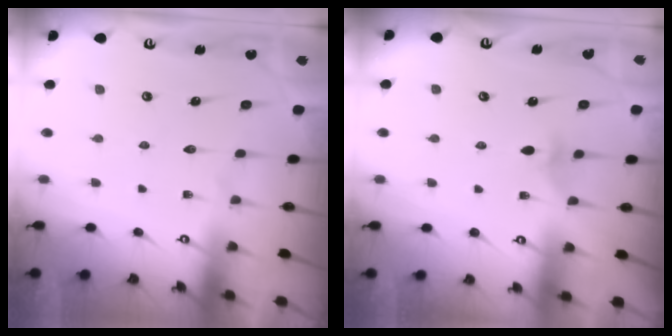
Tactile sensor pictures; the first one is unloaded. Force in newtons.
{"total": 4.2, "press": 4.1, "slide": 0.8}